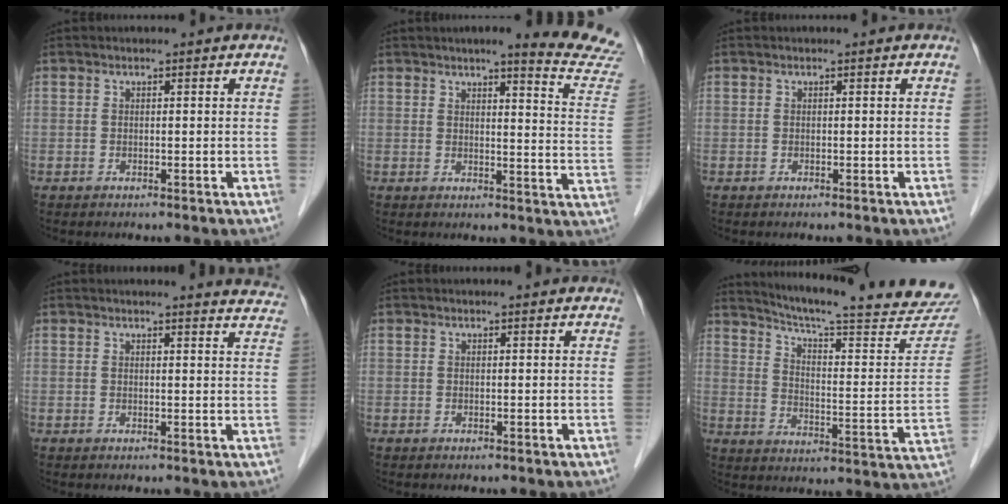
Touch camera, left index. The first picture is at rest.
{"total": 13.2, "force": [12.5, -0.9, 4.3], "torque": [-0.041, -0.086, 0.122]}
{"total": 0.0}
{"total": 7.7, "force": [7.6, 0.3, 1.2], "torque": [0.000, -0.031, 0.055]}
{"total": 2.9, "force": [2.7, 0.5, 0.9], "torque": [-0.014, 0.016, 0.024]}
{"total": 26.6, "force": [24.3, 1.6, 10.5], "torque": [-0.157, -0.087, 0.308]}